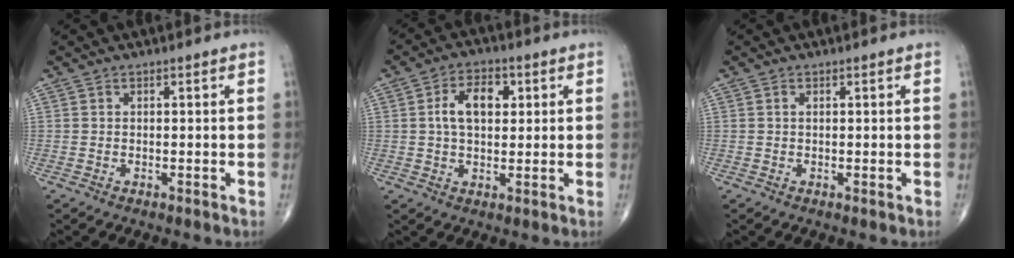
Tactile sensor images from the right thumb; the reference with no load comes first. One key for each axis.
{"total": 7.8, "fx": 1.6, "fy": 4.8, "fz": 6.0, "tx": -0.091, "ty": 0.009, "tz": 0.025}
{"total": 0.7, "fx": 0.2, "fy": 0.3, "fz": 0.6, "tx": -0.013, "ty": 0.000, "tz": 0.002}